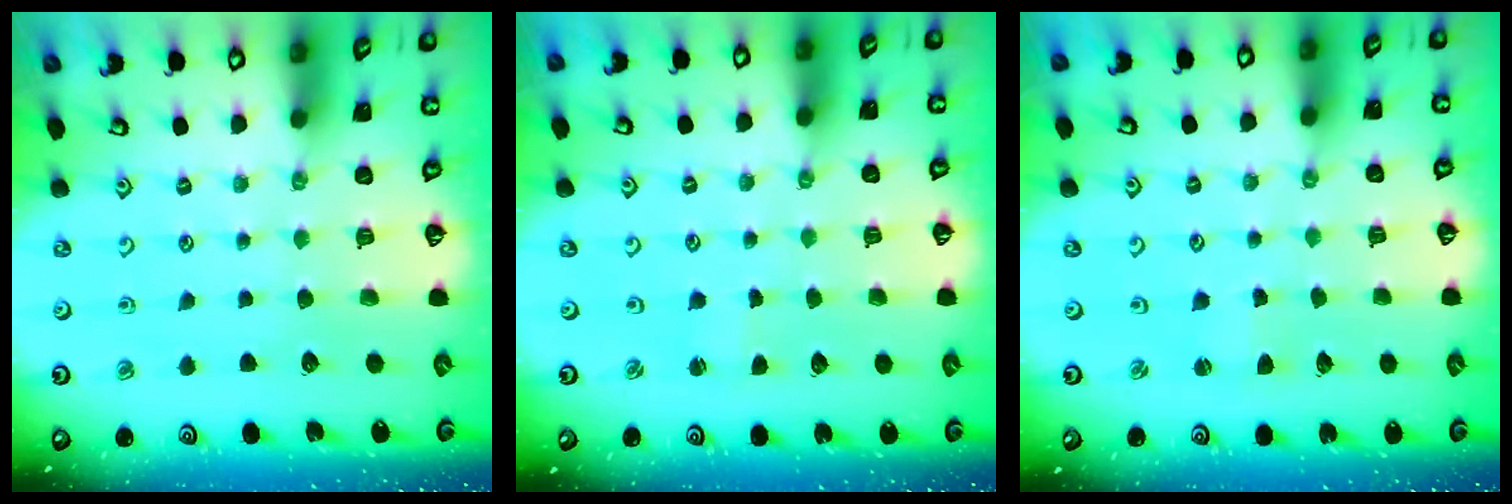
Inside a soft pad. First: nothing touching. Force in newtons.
{"total": 0.8, "press": 0.8, "slide": 0.2}
{"total": 1.8, "press": 1.7, "slide": 0.2}